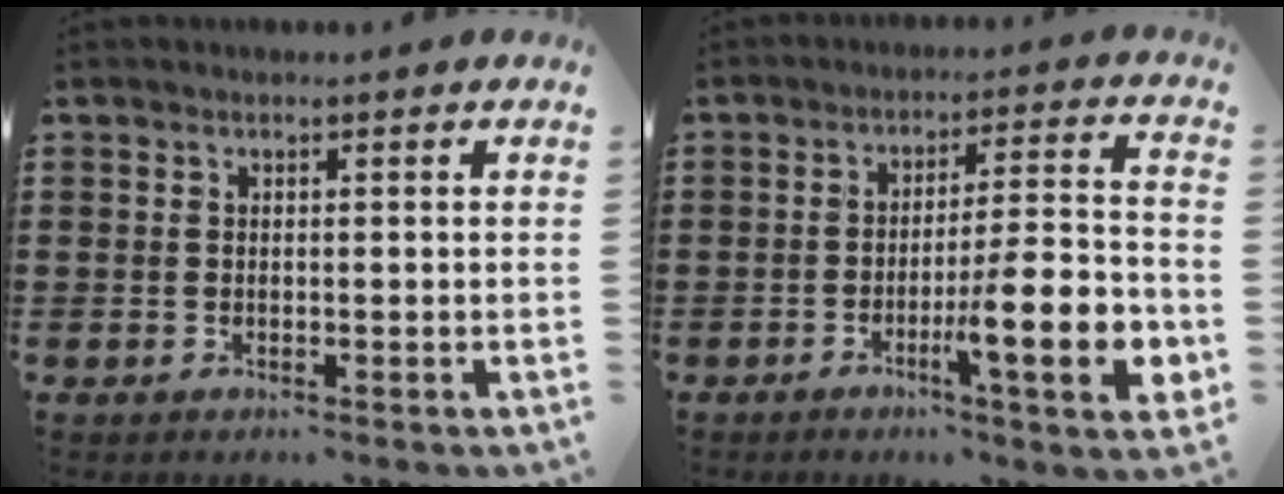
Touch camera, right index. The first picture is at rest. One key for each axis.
{"total": 11.8, "fx": -4.3, "fy": 2.1, "fz": 10.8, "tx": -0.165, "ty": -0.002, "tz": -0.074}